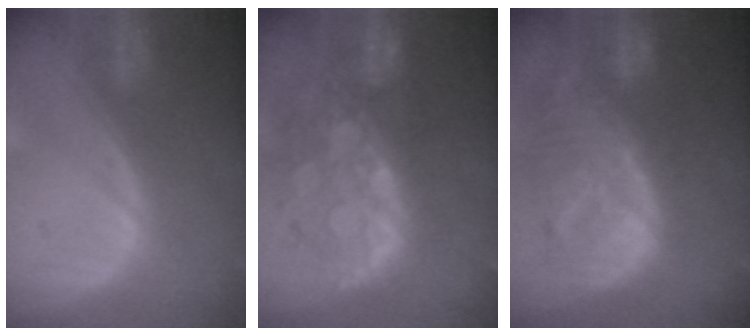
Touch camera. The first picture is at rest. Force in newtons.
{"total": 11.2, "press": 9.7, "slide": 5.5}
{"total": 12.5, "press": 10.8, "slide": 6.3}